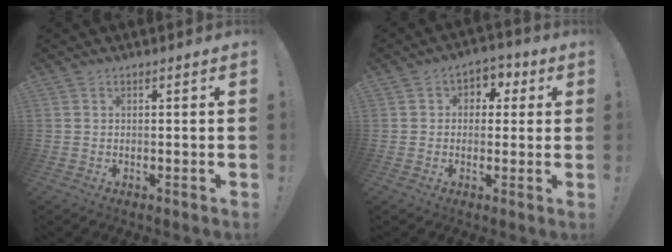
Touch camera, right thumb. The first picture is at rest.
{"total": 5.1, "force": [-0.2, 4.7, 2.1], "torque": [-0.020, 0.010, -0.004]}